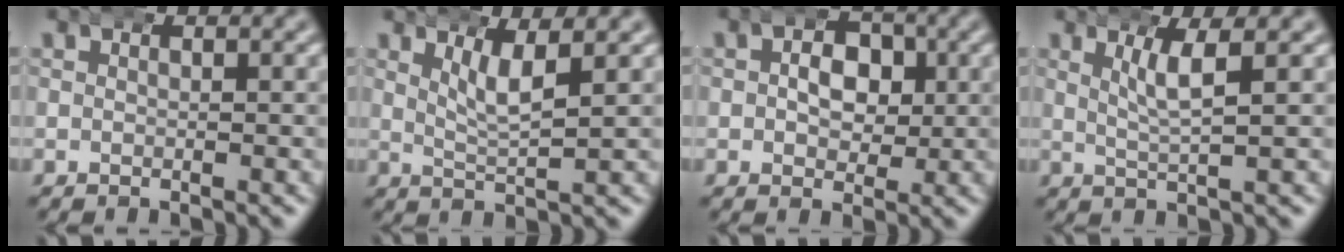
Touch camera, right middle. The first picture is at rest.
{"total": 3.1, "force": [1.8, 0.4, 2.5], "torque": [-0.047, -0.005, 0.035]}
{"total": 3.9, "force": [0.3, 2.9, 2.6], "torque": [-0.029, -0.003, 0.004]}
{"total": 2.6, "force": [1.4, -0.3, 2.2], "torque": [-0.043, 0.001, 0.028]}